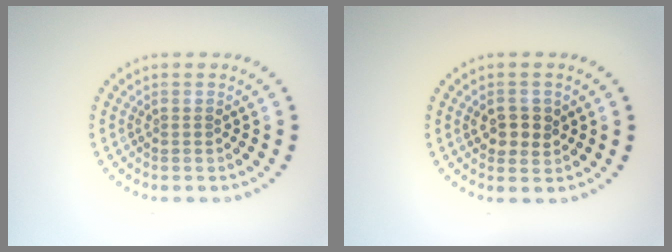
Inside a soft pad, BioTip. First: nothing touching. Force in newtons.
{"total": 2.5, "press": 2.4, "slide": 0.6}